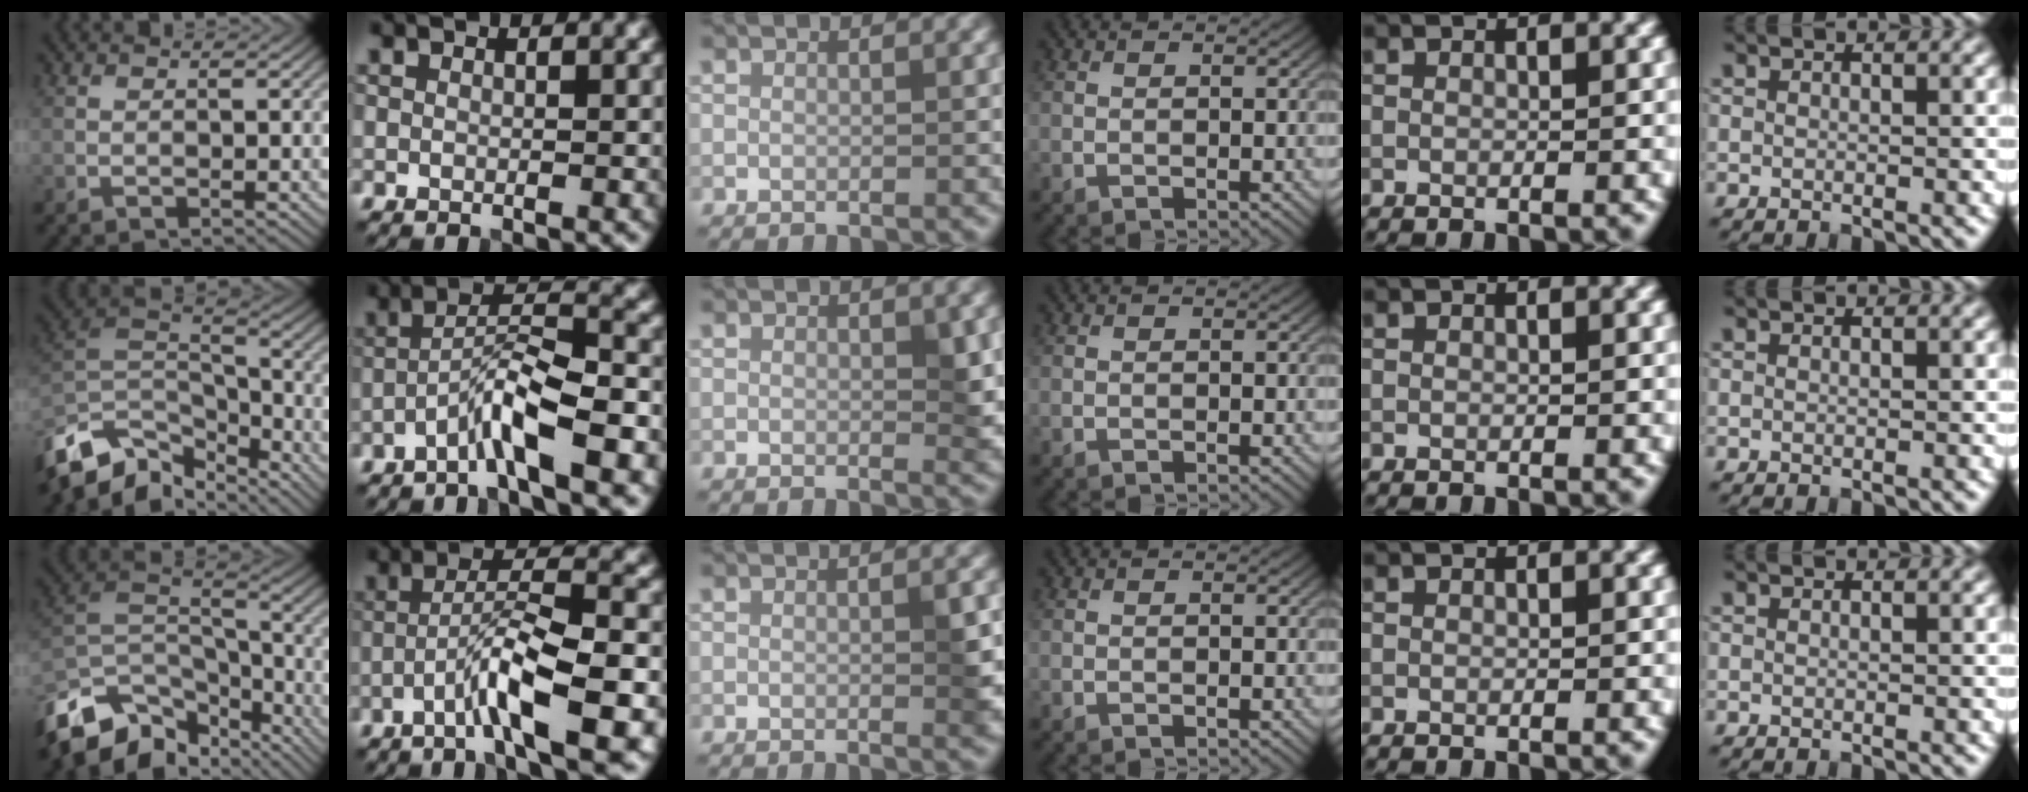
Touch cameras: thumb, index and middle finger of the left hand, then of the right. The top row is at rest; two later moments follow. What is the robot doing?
{"motion": "lift_and_place", "object": "calculator"}